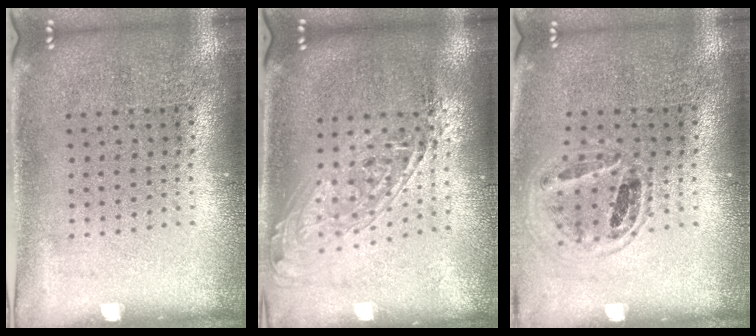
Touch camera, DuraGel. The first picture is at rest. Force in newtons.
{"total": 1.7, "press": 1.4, "slide": 1.0}
{"total": 0.8, "press": 0.8, "slide": 0.1}